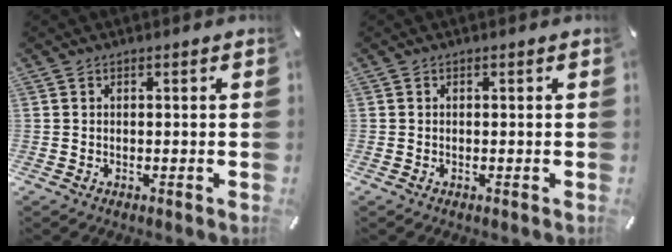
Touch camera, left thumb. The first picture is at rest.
{"total": 0.0}